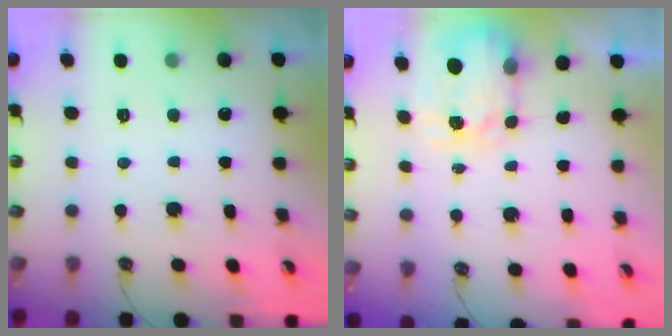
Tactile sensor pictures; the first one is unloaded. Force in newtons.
{"total": 3.7, "press": 3.7, "slide": 0.5}